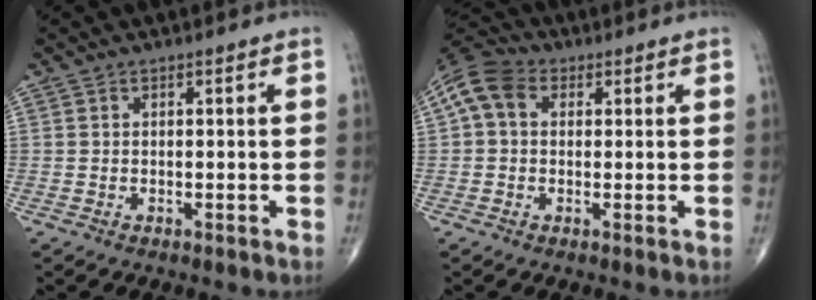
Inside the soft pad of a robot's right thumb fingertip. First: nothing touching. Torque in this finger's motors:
{"motor_torque": [0.25, 0.83, 0.21, -0.26, 0.06]}